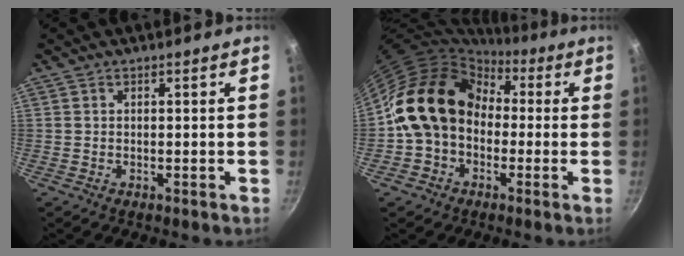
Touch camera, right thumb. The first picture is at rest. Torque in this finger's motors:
{"motor_torque": [2.50, 2.50, 1.18, -0.92, 0.27]}